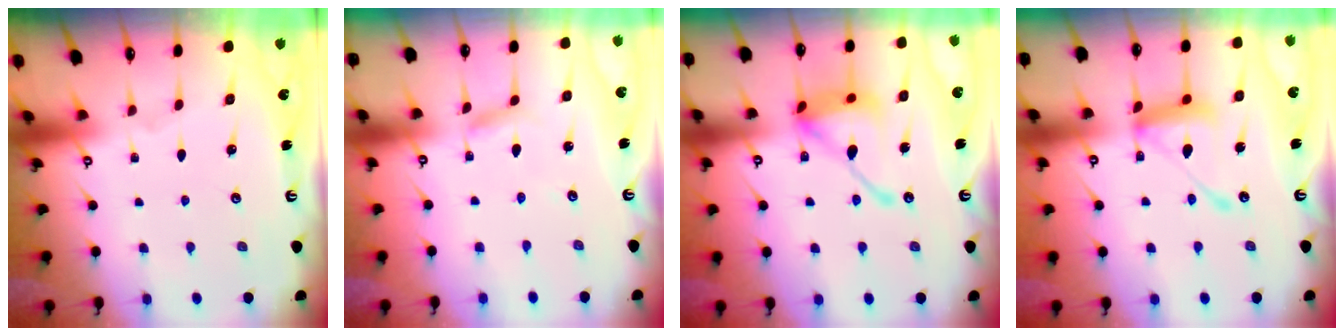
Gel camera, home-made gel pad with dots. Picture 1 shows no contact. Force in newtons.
{"total": 3.3, "press": 3.2, "slide": 0.4}
{"total": 15.3, "press": 15.3, "slide": 1.4}
{"total": 13.7, "press": 13.7, "slide": 1.3}